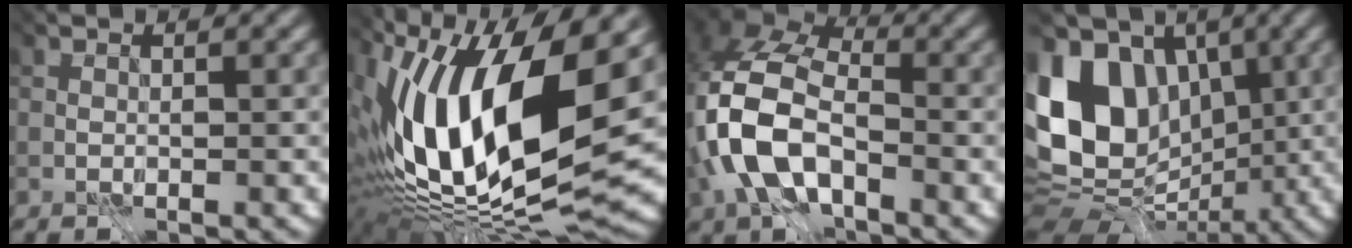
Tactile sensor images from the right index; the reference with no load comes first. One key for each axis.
{"total": 16.4, "fx": -0.4, "fy": 6.5, "fz": 15.1, "tx": -0.287, "ty": -0.012, "tz": 0.006}
{"total": 10.0, "fx": -4.2, "fy": 5.1, "fz": 7.5, "tx": -0.201, "ty": -0.012, "tz": -0.073}
{"total": 11.2, "fx": -0.1, "fy": 8.7, "fz": 7.1, "tx": -0.153, "ty": 0.005, "tz": 0.008}